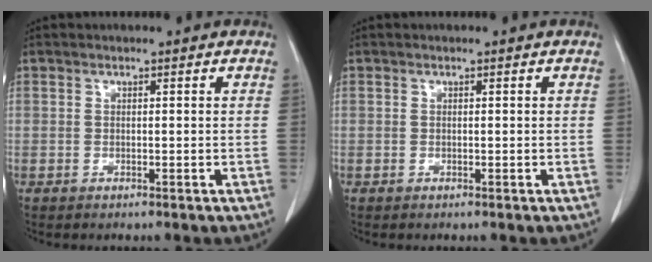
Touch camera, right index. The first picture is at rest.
{"total": 0.0}